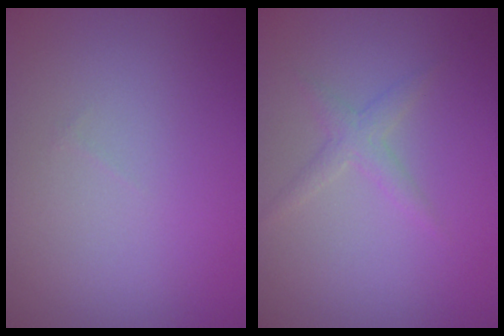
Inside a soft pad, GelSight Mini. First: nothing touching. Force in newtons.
{"total": 1.5, "press": 1.5, "slide": 0.1}